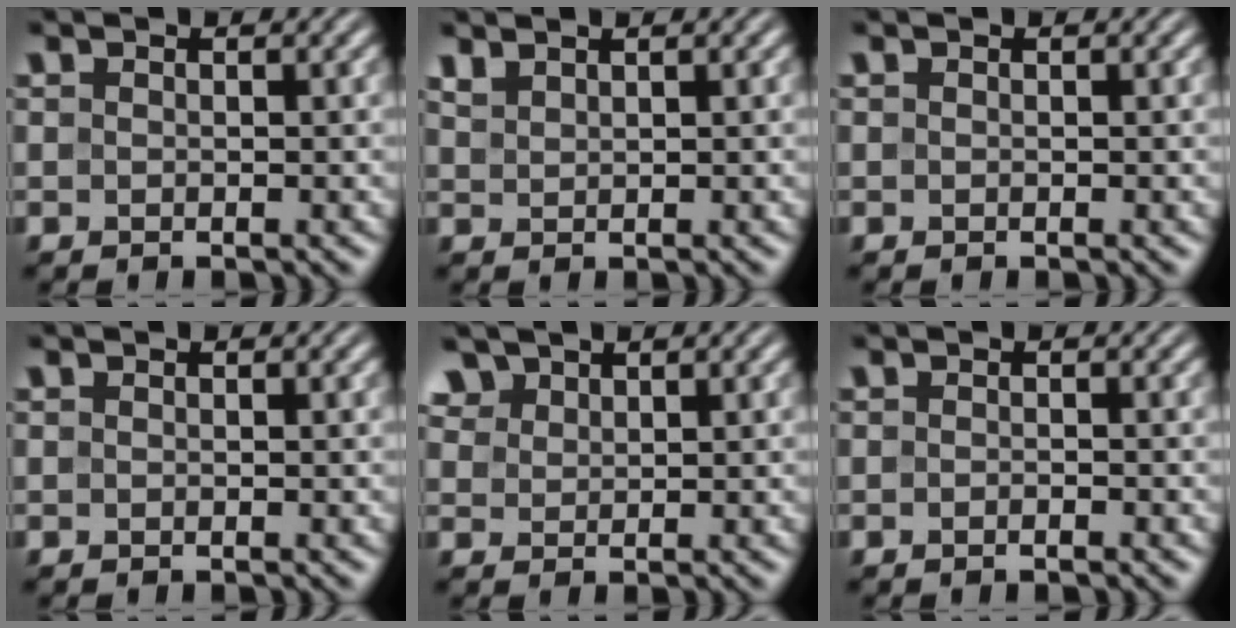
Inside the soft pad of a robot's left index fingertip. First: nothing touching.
{"total": 1.3, "force": [1.3, 0.2, 0.4], "torque": [-0.013, 0.006, 0.027]}
{"total": 0.0}
{"total": 0.0}
{"total": 2.7, "force": [2.0, 1.6, 0.7], "torque": [-0.027, -0.003, 0.050]}
{"total": 0.7, "force": [-0.4, 0.1, 0.6], "torque": [-0.010, 0.000, -0.007]}